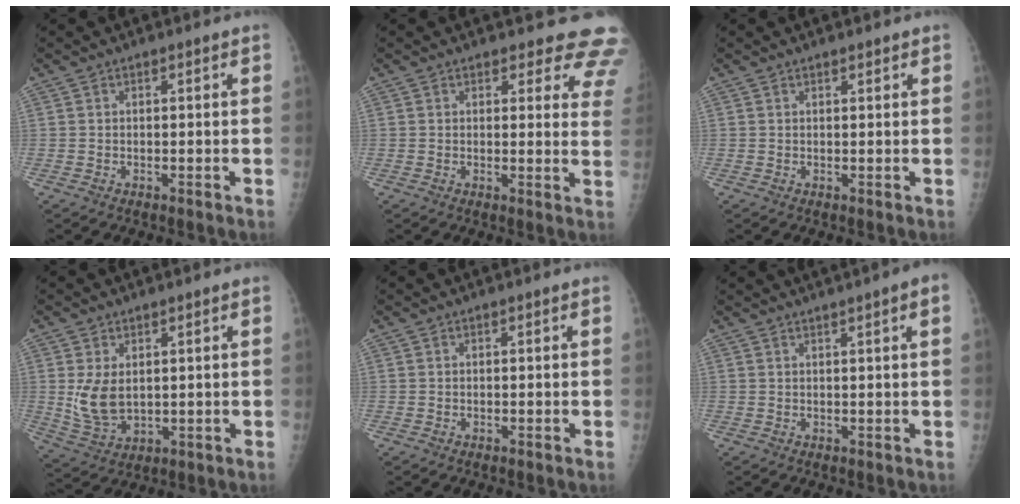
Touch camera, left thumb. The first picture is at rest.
{"total": 10.8, "force": [9.8, 4.0, 2.4], "torque": [0.035, -0.056, 0.075]}
{"total": 0.8, "force": [0.6, 0.3, 0.3], "torque": [-0.005, -0.003, 0.009]}
{"total": 7.3, "force": [1.3, 4.7, 5.4], "torque": [-0.095, -0.017, 0.040]}
{"total": 0.0}
{"total": 4.2, "force": [2.4, -0.2, 3.5], "torque": [-0.048, 0.010, 0.035]}